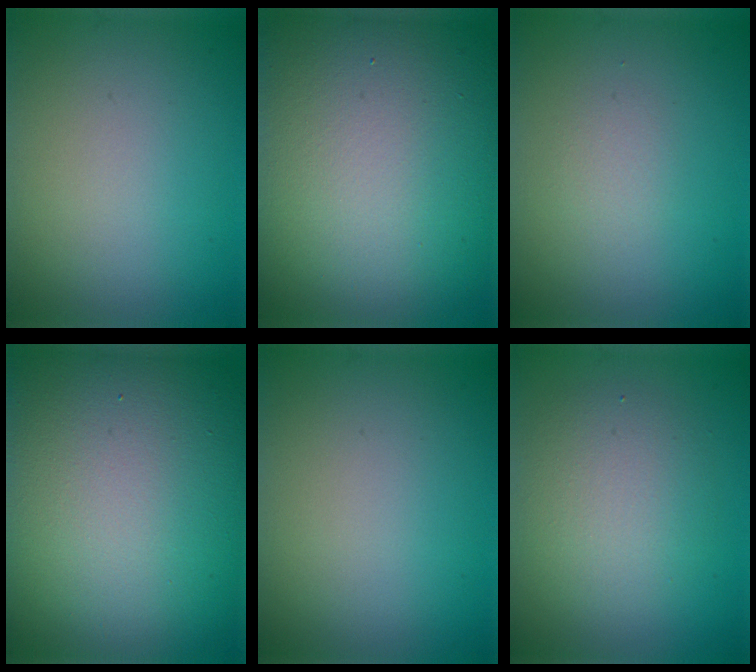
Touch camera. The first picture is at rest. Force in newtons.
{"total": 20.2, "press": 20.2, "slide": 1.1}
{"total": 1.0, "press": 1.0, "slide": 0.0}
{"total": 19.6, "press": 19.5, "slide": 1.6}
{"total": 0.0}
{"total": 3.9, "press": 3.9, "slide": 0.1}